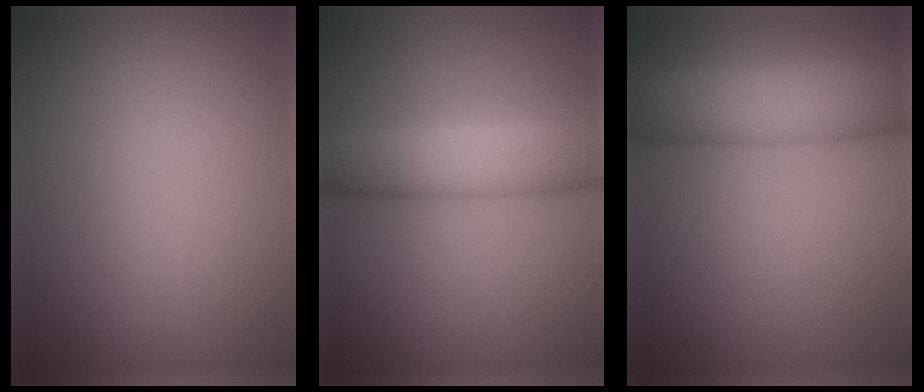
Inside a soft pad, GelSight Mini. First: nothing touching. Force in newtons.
{"total": 5.1, "press": 5.1, "slide": 0.1}
{"total": 7.6, "press": 7.6, "slide": 0.1}